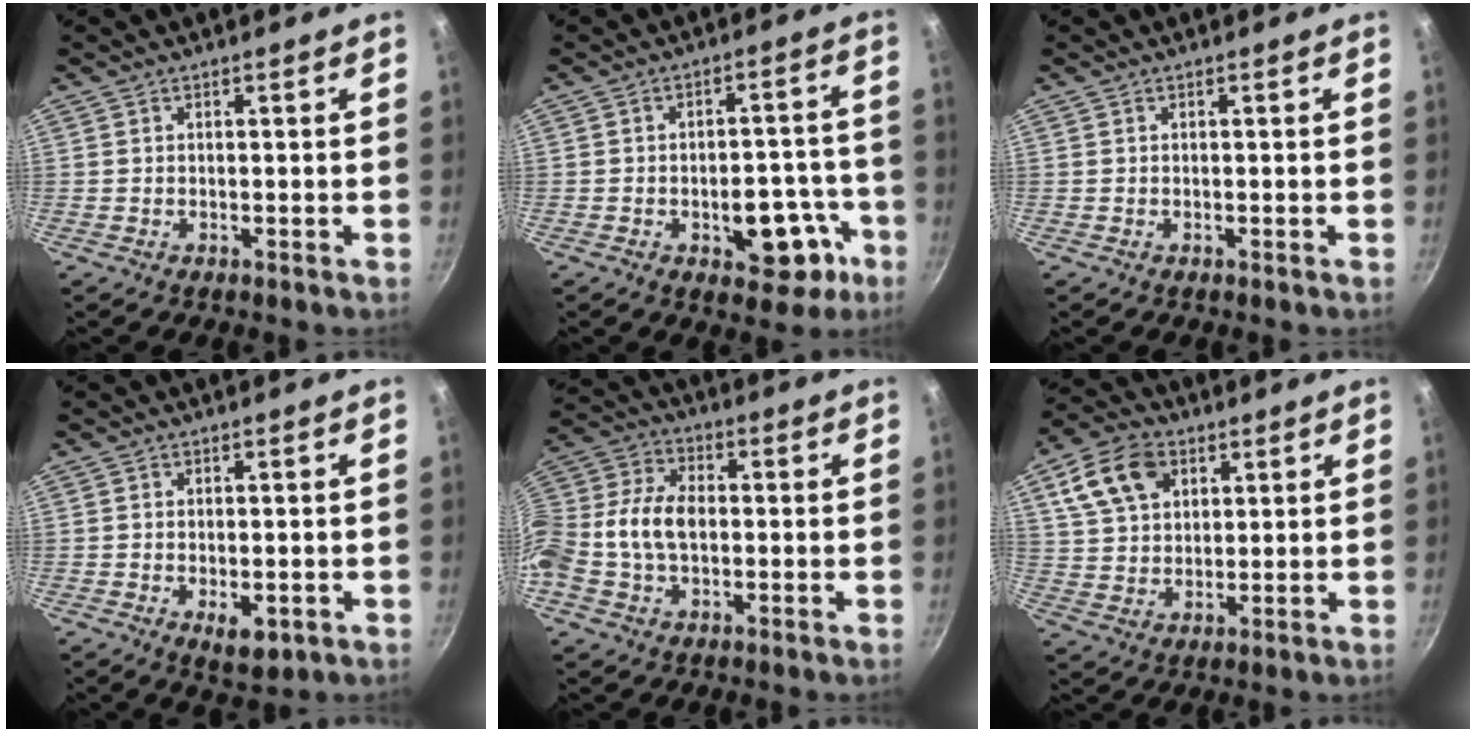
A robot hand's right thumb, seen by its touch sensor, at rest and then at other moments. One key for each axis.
{"total": 11.7, "fx": -4.9, "fy": 6.4, "fz": 8.5, "tx": -0.059, "ty": 0.040, "tz": -0.057}
{"total": 0.0}
{"total": 4.9, "fx": -1.5, "fy": 2.5, "fz": 3.9, "tx": -0.050, "ty": -0.004, "tz": -0.014}
{"total": 13.3, "fx": -1.1, "fy": 9.1, "fz": 9.7, "tx": -0.181, "ty": 0.036, "tz": -0.038}
{"total": 12.1, "fx": 5.0, "fy": 8.5, "fz": 6.9, "tx": -0.111, "ty": 0.003, "tz": 0.090}